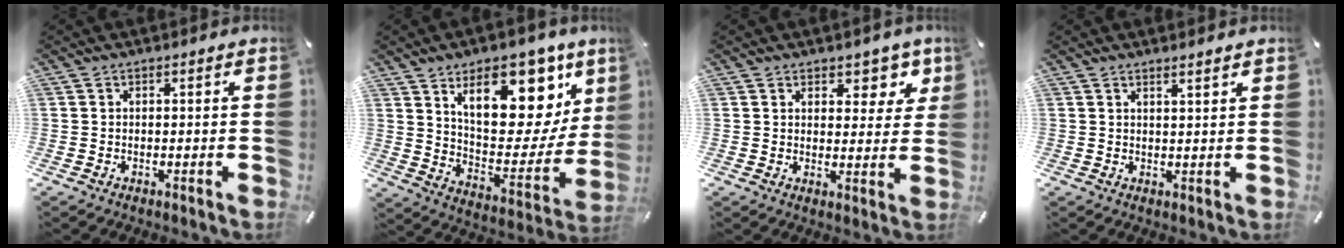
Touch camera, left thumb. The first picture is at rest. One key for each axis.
{"total": 21.6, "fx": 12.3, "fy": 11.2, "fz": 13.8, "tx": -0.185, "ty": -0.086, "tz": 0.204}
{"total": 6.5, "fx": 4.3, "fy": 4.0, "fz": 2.7, "tx": -0.014, "ty": -0.029, "tz": 0.069}
{"total": 1.7, "fx": 1.6, "fy": -0.3, "fz": 0.5, "tx": -0.010, "ty": -0.008, "tz": 0.029}